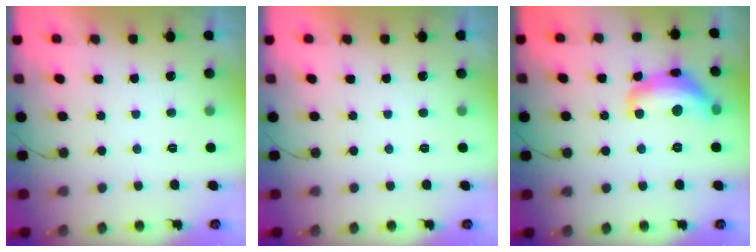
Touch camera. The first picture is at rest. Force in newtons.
{"total": 0.0}
{"total": 14.9, "press": 14.8, "slide": 0.9}